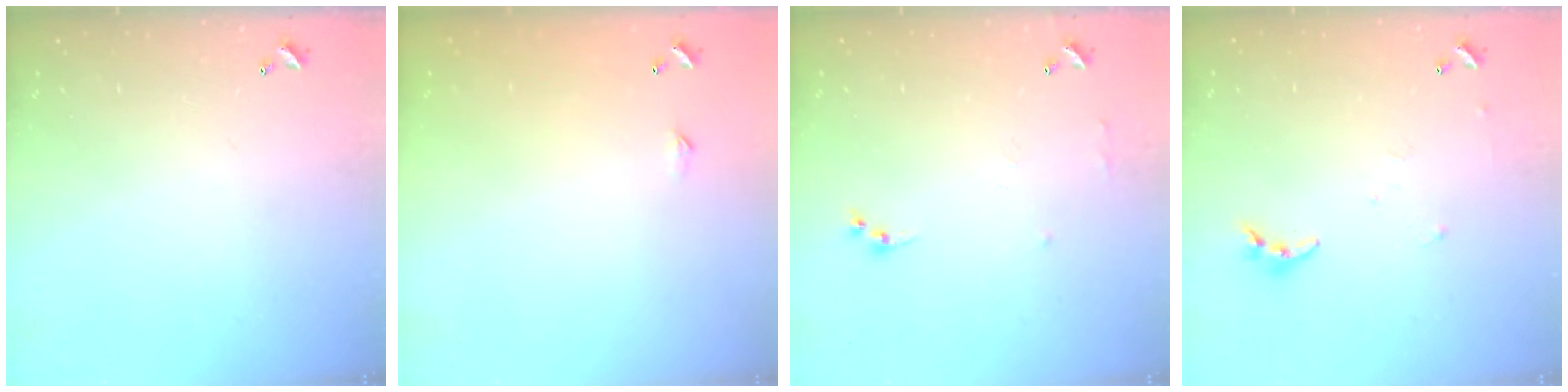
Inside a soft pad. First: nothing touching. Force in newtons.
{"total": 2.3, "press": 2.3, "slide": 0.4}
{"total": 6.4, "press": 6.4, "slide": 0.8}
{"total": 4.1, "press": 4.1, "slide": 0.4}